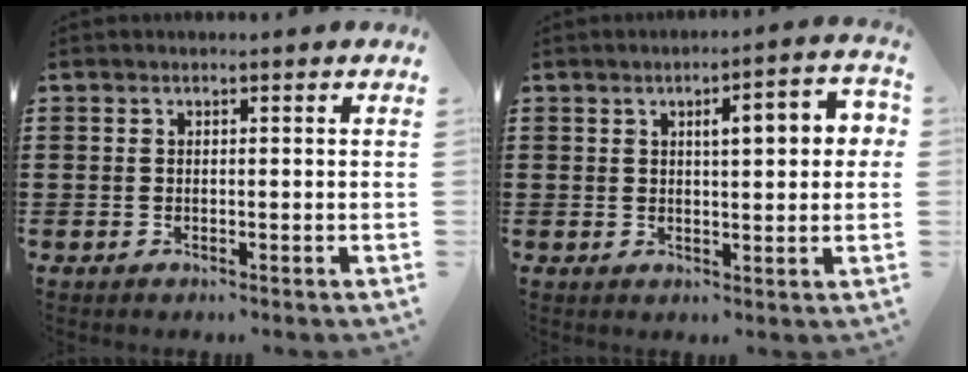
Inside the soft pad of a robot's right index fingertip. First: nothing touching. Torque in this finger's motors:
{"motor_torque": [1.15, -0.33, 0.22, 0.09]}